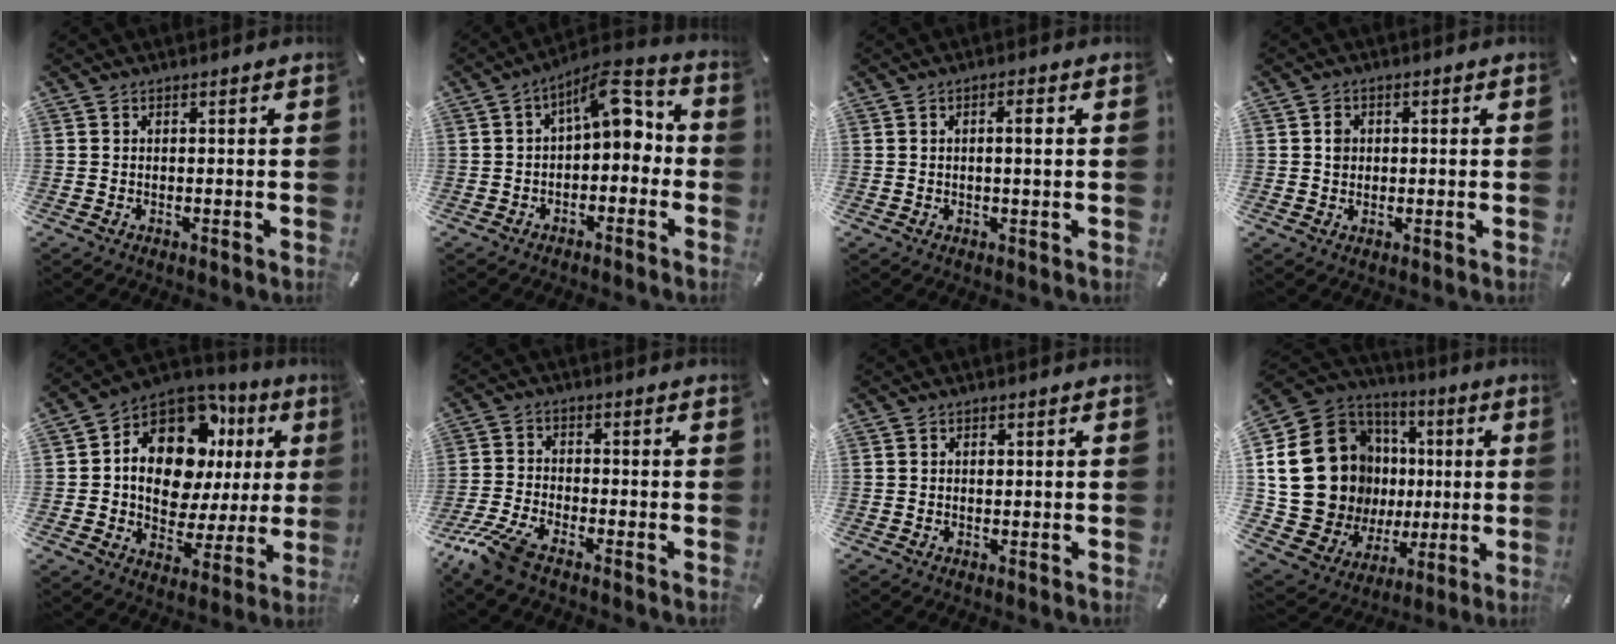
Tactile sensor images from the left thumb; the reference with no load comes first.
{"total": 8.7, "force": [2.6, 4.6, 7.0], "torque": [-0.099, -0.020, 0.038]}
{"total": 2.6, "force": [0.5, 0.5, 2.5], "torque": [-0.049, 0.002, 0.006]}
{"total": 2.3, "force": [0.1, 2.1, 1.0], "torque": [-0.013, 0.003, -0.002]}
{"total": 16.2, "force": [5.3, 10.9, 10.8], "torque": [-0.182, -0.035, 0.092]}
{"total": 7.8, "force": [-5.9, 2.1, 4.5], "torque": [-0.118, 0.003, -0.118]}
{"total": 0.6, "force": [0.1, 0.5, 0.4], "torque": [-0.009, -0.001, 0.002]}
{"total": 22.9, "force": [2.4, 19.7, 11.4], "torque": [-0.229, -0.030, 0.086]}